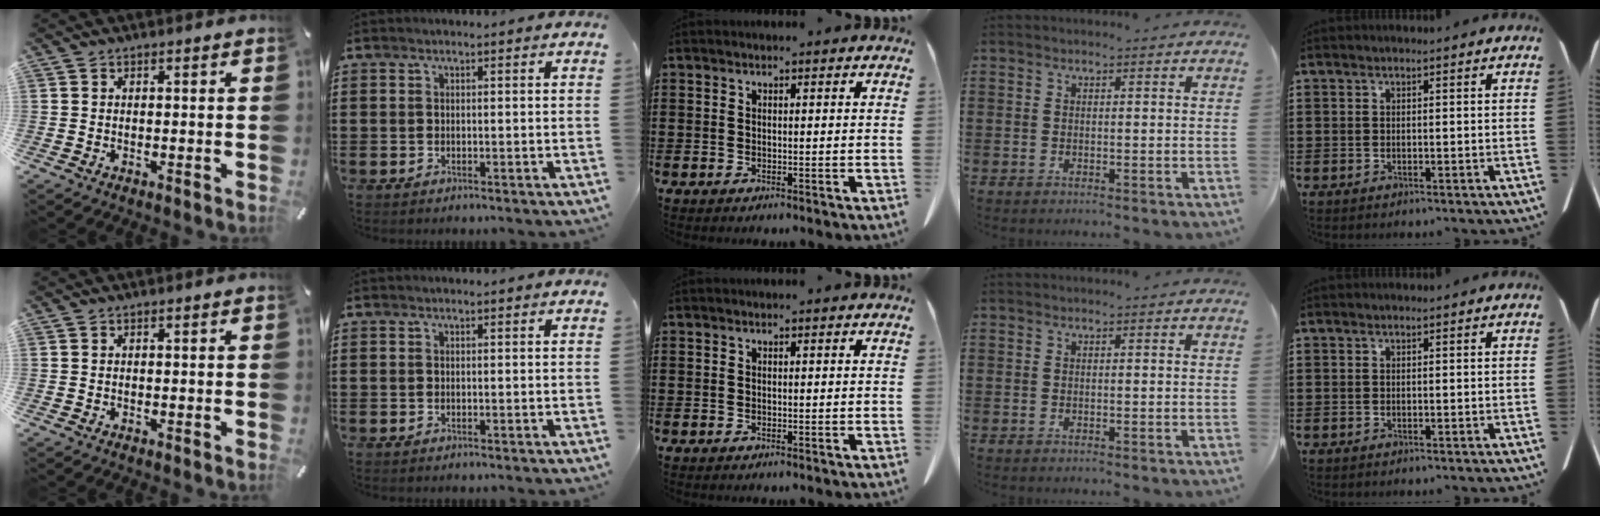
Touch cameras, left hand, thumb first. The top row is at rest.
{}